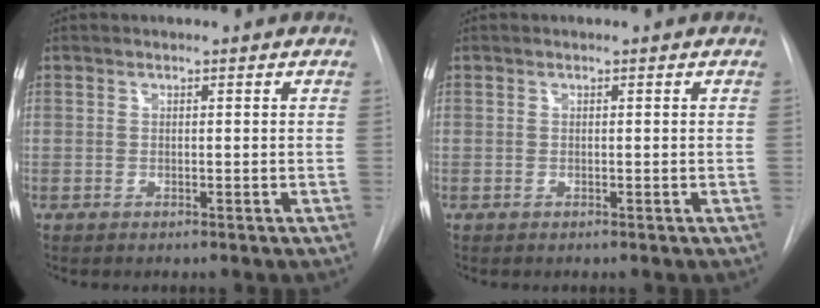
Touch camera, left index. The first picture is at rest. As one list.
[{"total": 0.0}]